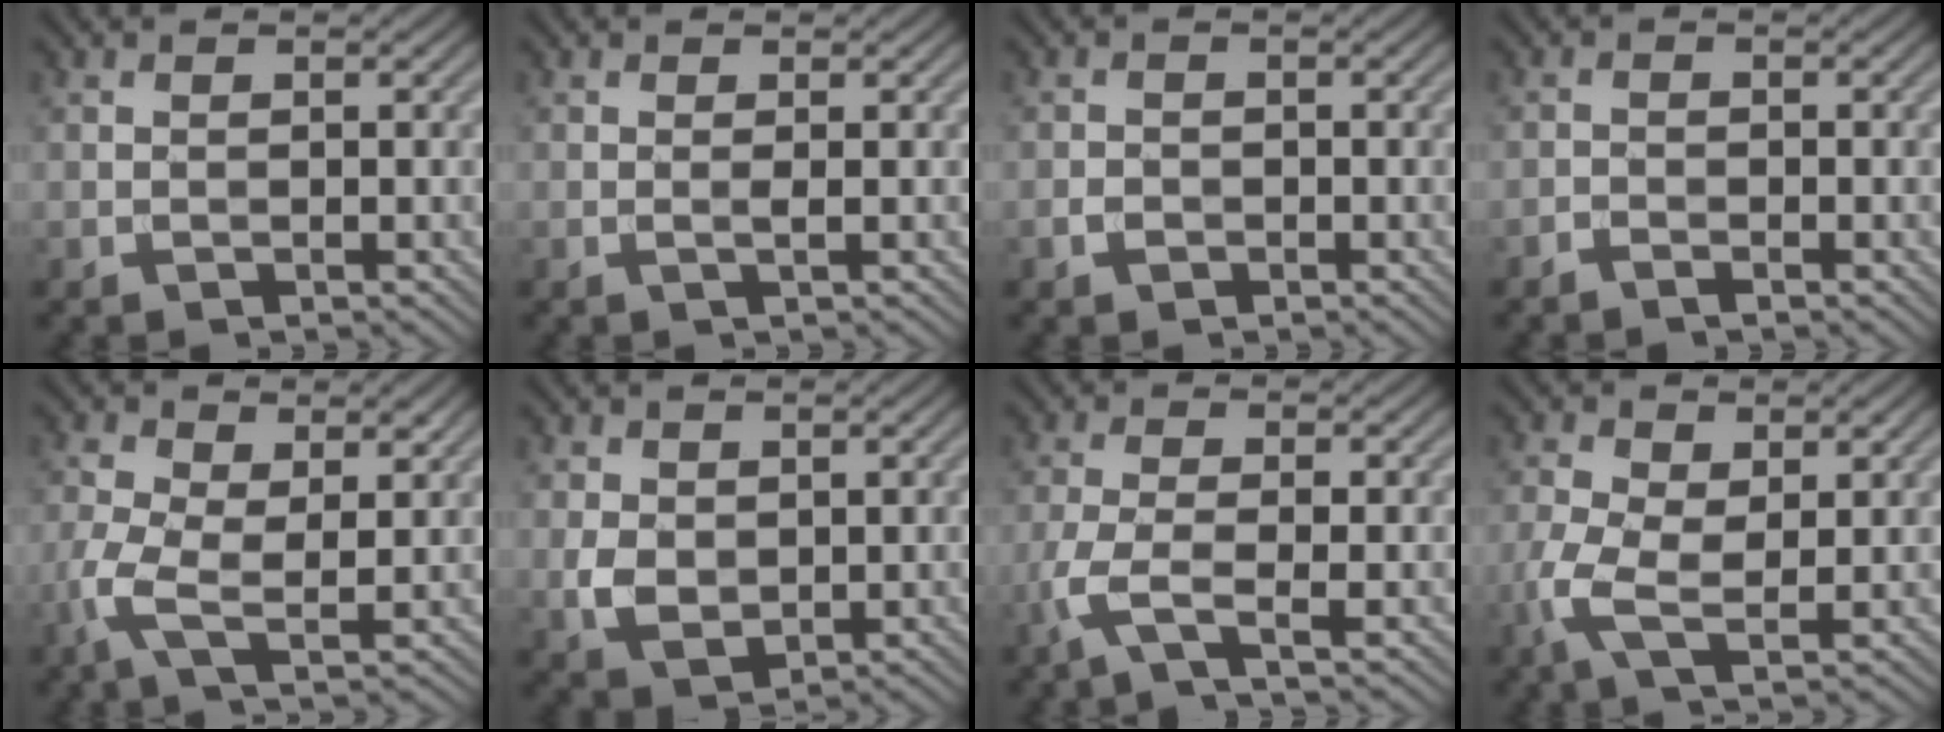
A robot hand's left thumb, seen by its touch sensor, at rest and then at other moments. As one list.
[{"total": 0.8, "force": [0.1, -0.1, 0.7], "torque": [-0.020, 0.000, -0.003]}, {"total": 1.3, "force": [-0.7, 1.0, 0.6], "torque": [-0.010, 0.000, -0.016]}, {"total": 1.1, "force": [-0.9, 0.2, 0.5], "torque": [-0.010, -0.001, -0.021]}, {"total": 5.4, "force": [-0.4, 2.4, 4.8], "torque": [-0.125, -0.002, -0.010]}, {"total": 3.7, "force": [0.6, 2.8, 2.4], "torque": [-0.057, -0.005, 0.015]}, {"total": 4.1, "force": [-2.0, 0.9, 3.5], "torque": [-0.083, -0.002, -0.052]}, {"total": 5.1, "force": [-0.4, 2.5, 4.4], "torque": [-0.120, -0.001, -0.010]}]